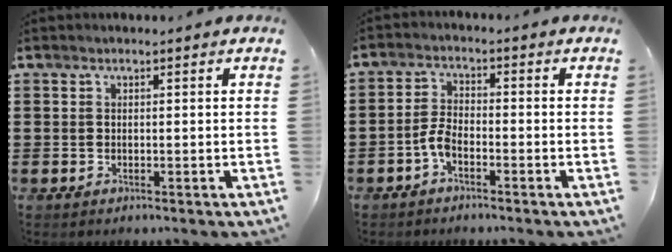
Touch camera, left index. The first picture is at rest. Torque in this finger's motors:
{"motor_torque": [0.69, 0.58, 0.34, 0.08]}